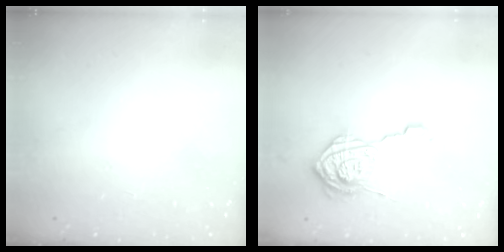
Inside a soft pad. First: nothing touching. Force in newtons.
{"total": 11.7, "press": 11.6, "slide": 0.7}